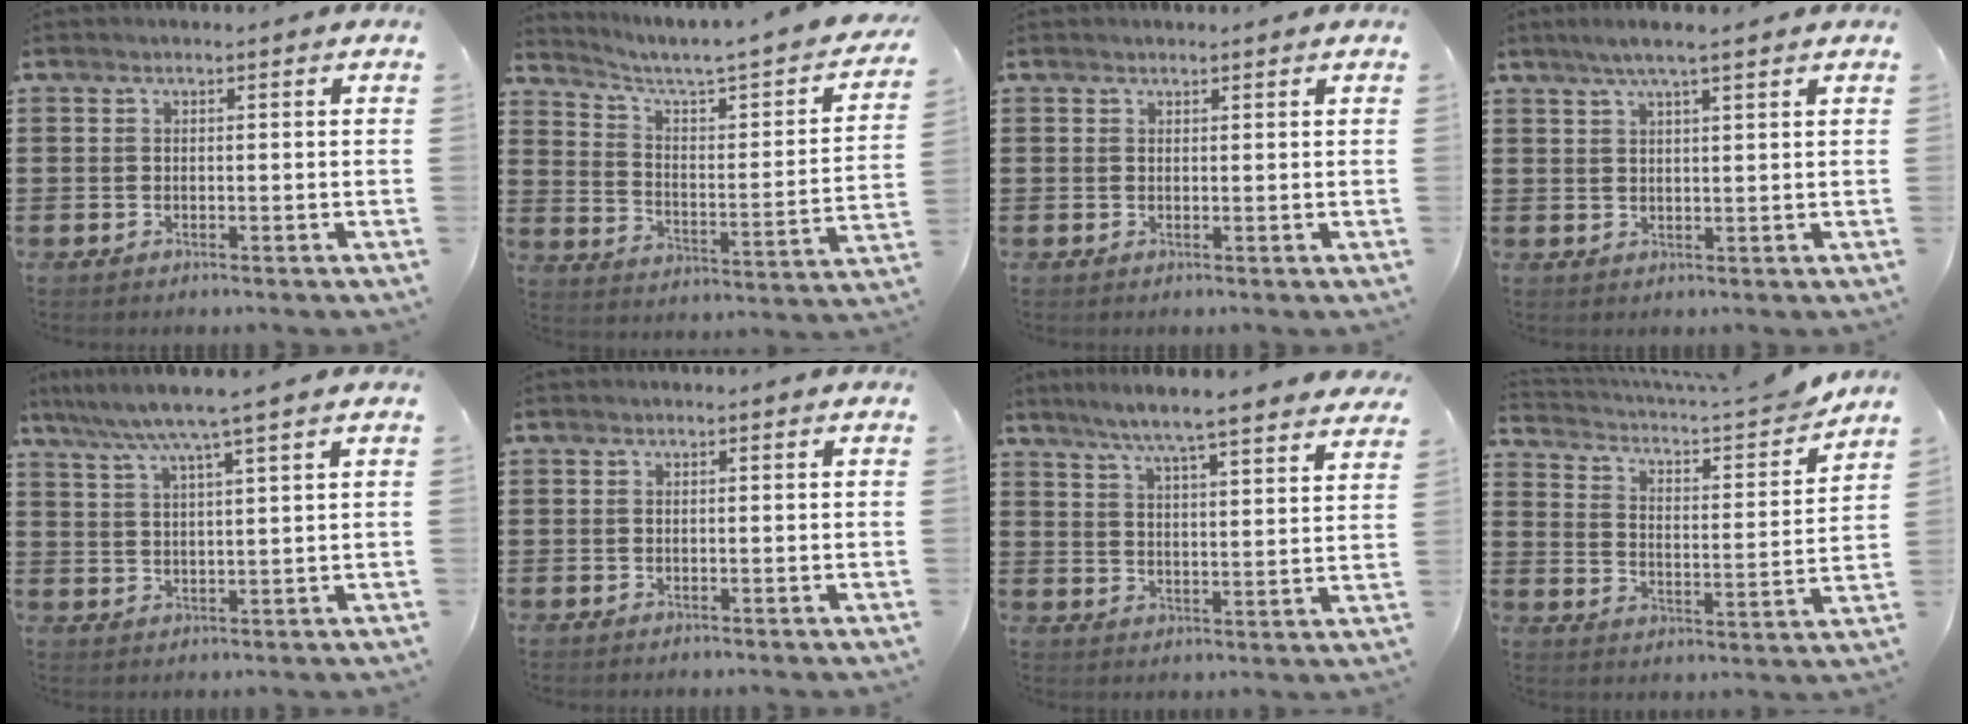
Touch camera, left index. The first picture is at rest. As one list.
[{"total": 3.1, "force": [2.0, 0.5, 2.3], "torque": [-0.061, -0.030, 0.019]}, {"total": 0.7, "force": [0.6, 0.2, 0.0], "torque": [-0.002, 0.000, 0.013]}, {"total": 3.7, "force": [2.6, 0.1, 2.6], "torque": [-0.055, 0.003, 0.046]}, {"total": 5.7, "force": [4.4, -0.9, 3.5], "torque": [-0.080, -0.019, 0.073]}, {"total": 0.0}, {"total": 6.4, "force": [5.7, -0.6, 2.7], "torque": [-0.075, -0.035, 0.096]}, {"total": 4.3, "force": [3.7, 0.6, 2.1], "torque": [-0.063, -0.030, 0.054]}]